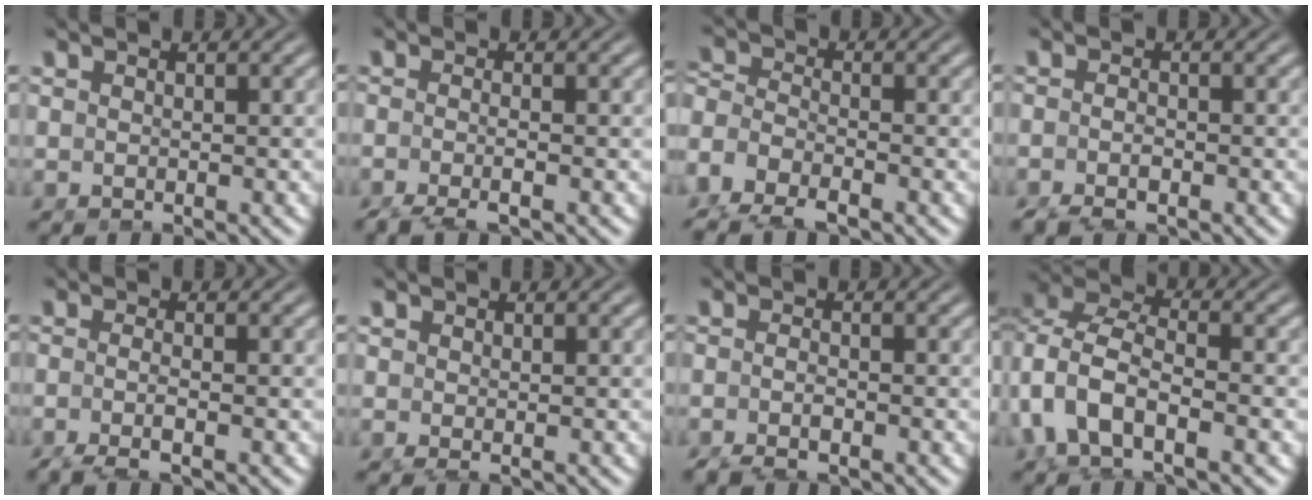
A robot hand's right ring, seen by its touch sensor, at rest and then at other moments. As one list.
[{"total": 2.8, "force": [-1.9, 0.8, 1.9], "torque": [-0.040, -0.011, -0.029]}, {"total": 5.5, "force": [-2.1, 4.4, 2.4], "torque": [-0.077, -0.030, -0.035]}, {"total": 3.0, "force": [-2.1, 1.5, 1.4], "torque": [-0.036, -0.012, -0.033]}, {"total": 2.7, "force": [-1.7, 0.4, 2.1], "torque": [-0.046, -0.016, -0.024]}, {"total": 1.5, "force": [-0.3, 1.3, 0.8], "torque": [-0.028, -0.016, 0.002]}, {"total": 2.9, "force": [-2.1, 1.4, 1.5], "torque": [-0.037, -0.011, -0.032]}, {"total": 9.2, "force": [0.0, 7.2, 5.8], "torque": [-0.152, -0.018, -0.006]}]